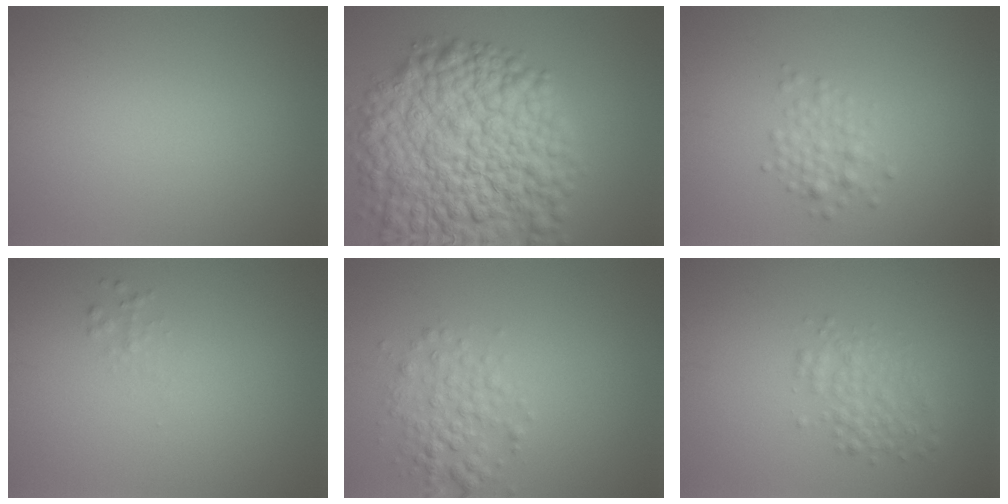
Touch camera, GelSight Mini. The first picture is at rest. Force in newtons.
{"total": 14.7, "press": 14.6, "slide": 0.7}
{"total": 1.9, "press": 1.9, "slide": 0.1}
{"total": 0.6, "press": 0.6, "slide": 0.0}
{"total": 2.7, "press": 2.7, "slide": 0.0}
{"total": 2.6, "press": 2.6, "slide": 0.1}